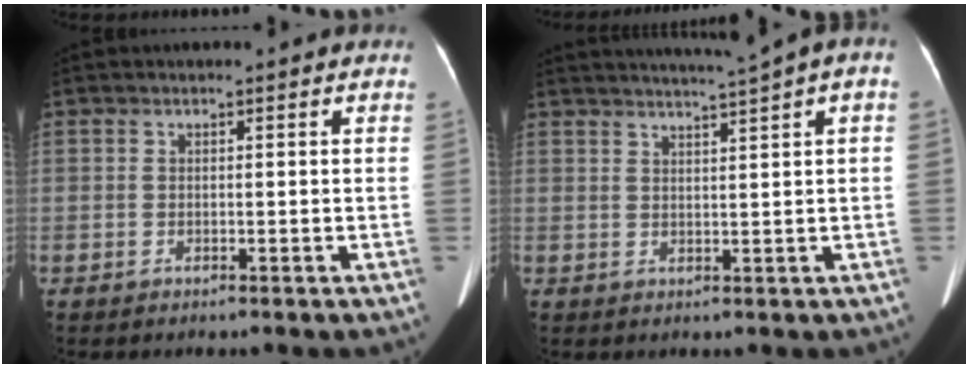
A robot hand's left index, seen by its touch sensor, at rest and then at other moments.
{"total": 6.5, "force": [4.5, -0.7, 4.7], "torque": [-0.067, 0.022, 0.059]}